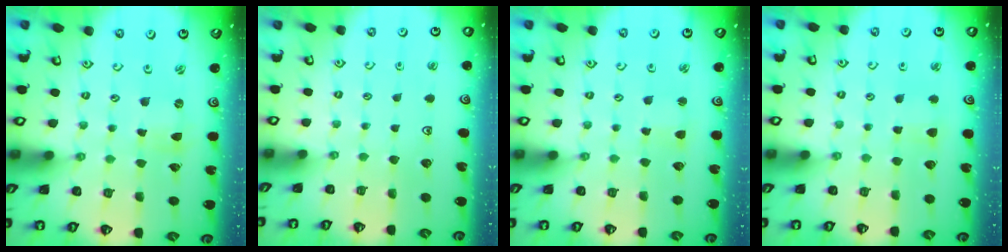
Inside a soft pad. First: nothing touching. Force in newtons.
{"total": 0.0}
{"total": 2.5, "press": 2.5, "slide": 0.4}
{"total": 3.2, "press": 3.2, "slide": 0.4}